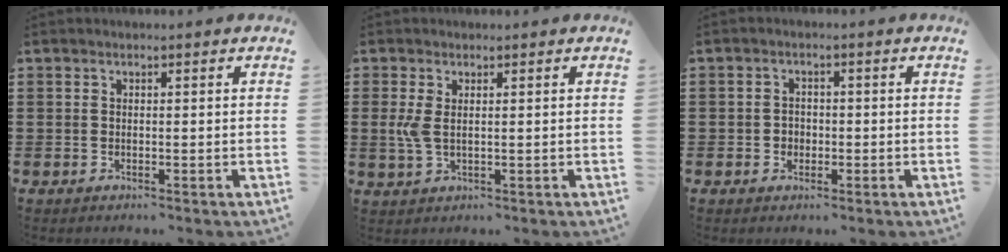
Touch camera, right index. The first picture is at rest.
{"total": 3.1, "force": [0.7, 1.4, 2.7], "torque": [-0.072, -0.001, 0.007]}
{"total": 1.8, "force": [-0.7, 1.6, 0.4], "torque": [-0.012, 0.003, -0.016]}